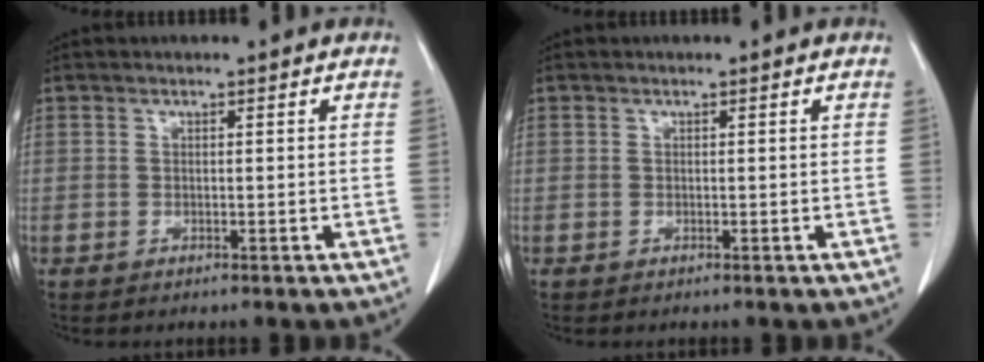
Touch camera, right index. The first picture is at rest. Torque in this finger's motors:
{"motor_torque": [0.00, 0.00, 0.00, 0.00]}